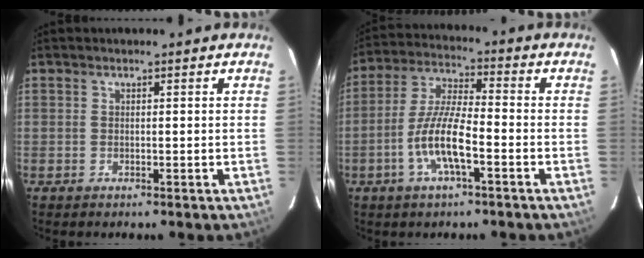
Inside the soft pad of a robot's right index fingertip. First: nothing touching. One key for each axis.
{"total": 12.9, "fx": -4.9, "fy": 2.9, "fz": 11.6, "tx": -0.240, "ty": -0.003, "tz": -0.098}